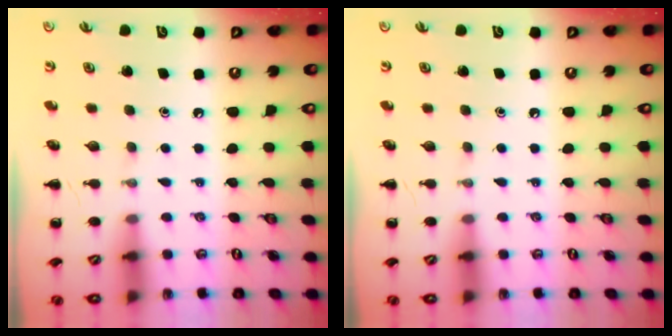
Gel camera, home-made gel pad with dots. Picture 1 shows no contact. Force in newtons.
{"total": 0.0}